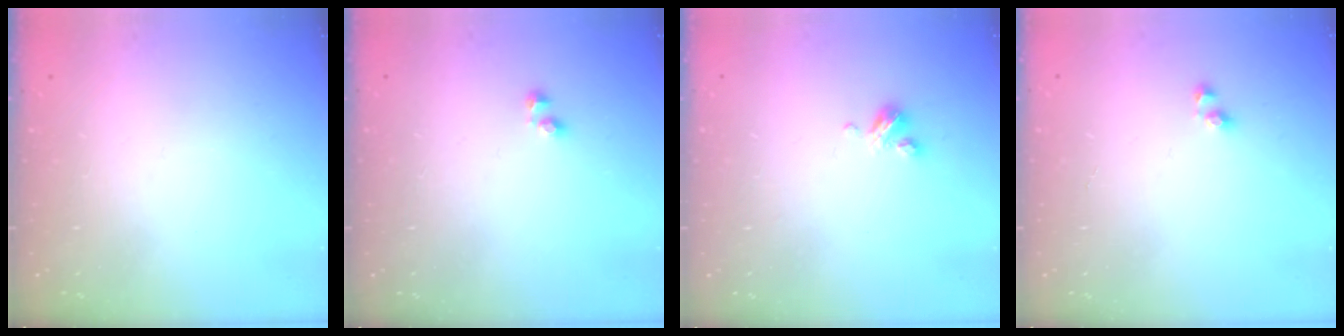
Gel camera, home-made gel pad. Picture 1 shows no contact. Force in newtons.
{"total": 1.9, "press": 1.9, "slide": 0.5}
{"total": 4.0, "press": 4.0, "slide": 0.3}
{"total": 2.7, "press": 2.6, "slide": 0.6}